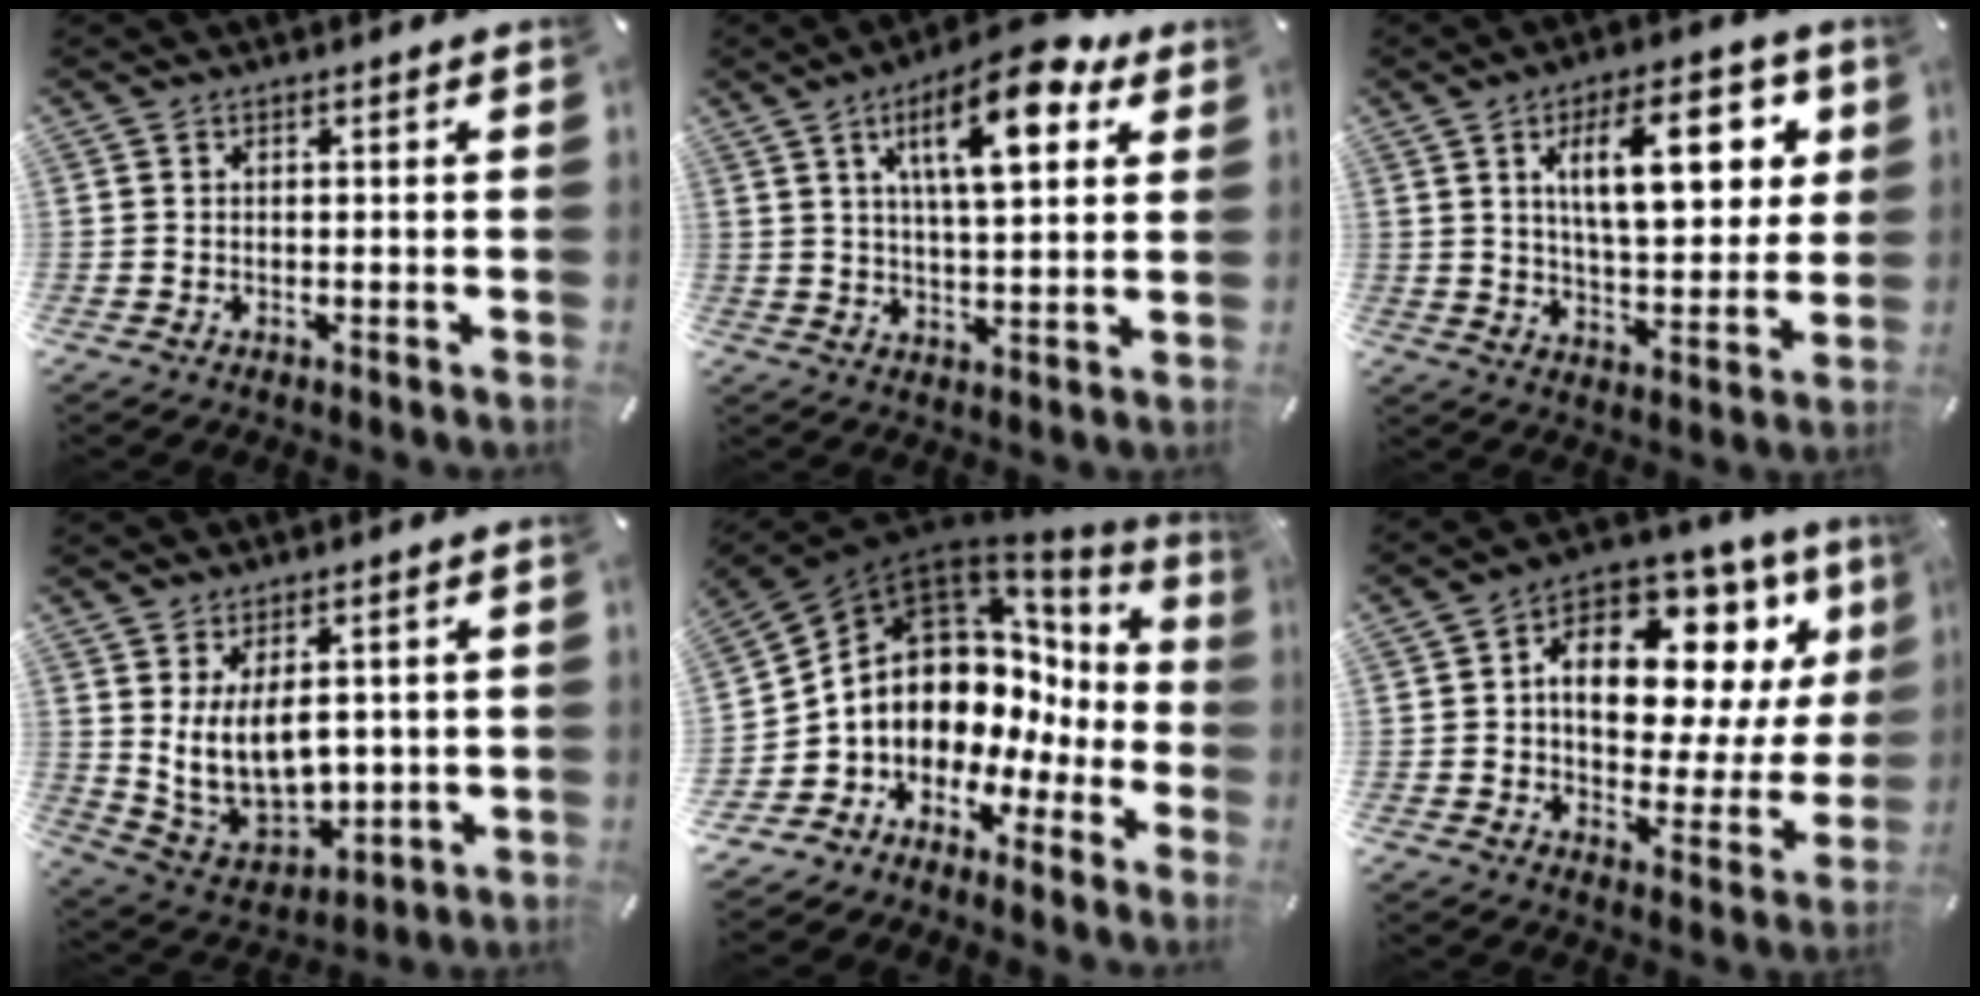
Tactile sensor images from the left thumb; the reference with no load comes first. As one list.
[{"total": 15.6, "force": [8.0, 5.6, 12.1], "torque": [-0.190, -0.024, 0.128]}, {"total": 17.8, "force": [6.9, 7.6, 14.6], "torque": [-0.223, -0.006, 0.106]}, {"total": 12.5, "force": [3.2, 7.9, 9.1], "torque": [-0.180, -0.035, 0.060]}, {"total": 9.1, "force": [3.3, 7.7, 3.5], "torque": [-0.080, -0.071, 0.065]}, {"total": 17.8, "force": [6.3, 11.1, 12.4], "torque": [-0.180, -0.039, 0.106]}]